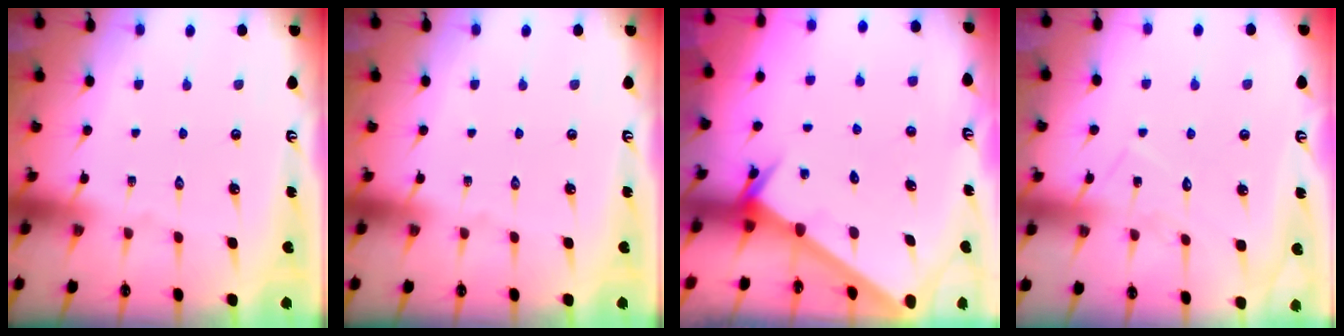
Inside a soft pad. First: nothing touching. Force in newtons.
{"total": 0.0}
{"total": 2.5, "press": 2.5, "slide": 0.1}
{"total": 7.2, "press": 7.1, "slide": 0.4}